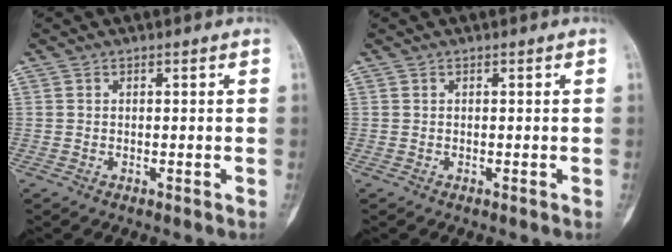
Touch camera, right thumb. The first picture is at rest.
{"total": 0.0}